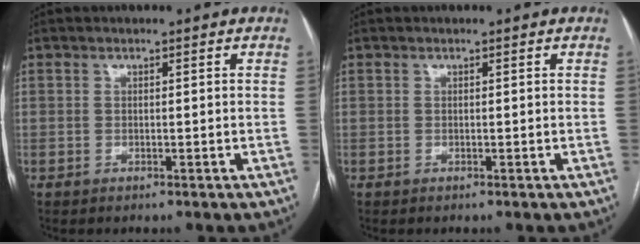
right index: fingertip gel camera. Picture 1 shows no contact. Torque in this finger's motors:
{"motor_torque": [0.00, 0.00, 0.00, 0.00]}